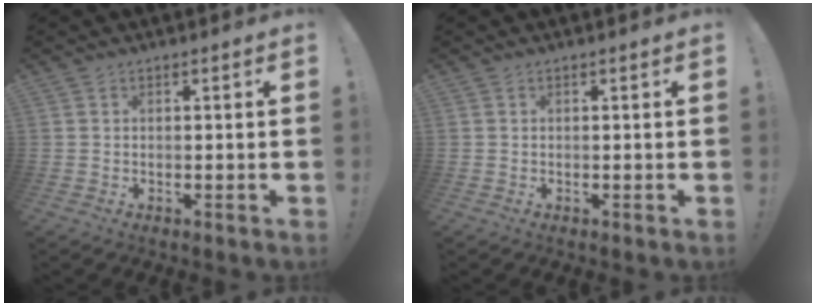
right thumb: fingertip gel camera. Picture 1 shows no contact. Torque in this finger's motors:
{"motor_torque": [0.00, 0.00, 0.00, 0.00, 0.00]}